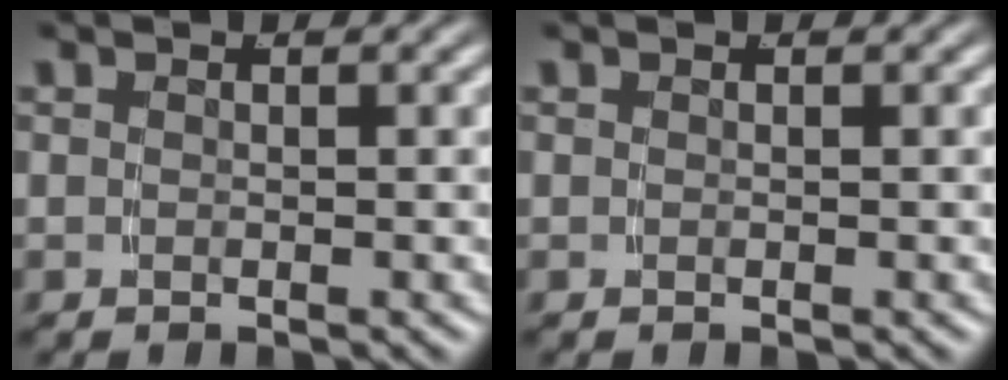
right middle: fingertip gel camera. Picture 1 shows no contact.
{"total": 0.0}